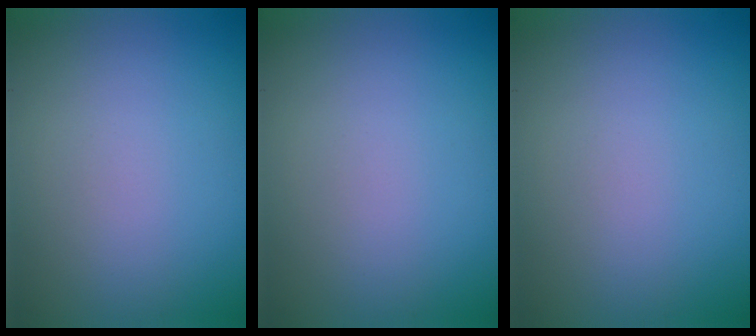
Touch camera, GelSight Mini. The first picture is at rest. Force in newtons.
{"total": 0.0}
{"total": 0.0}